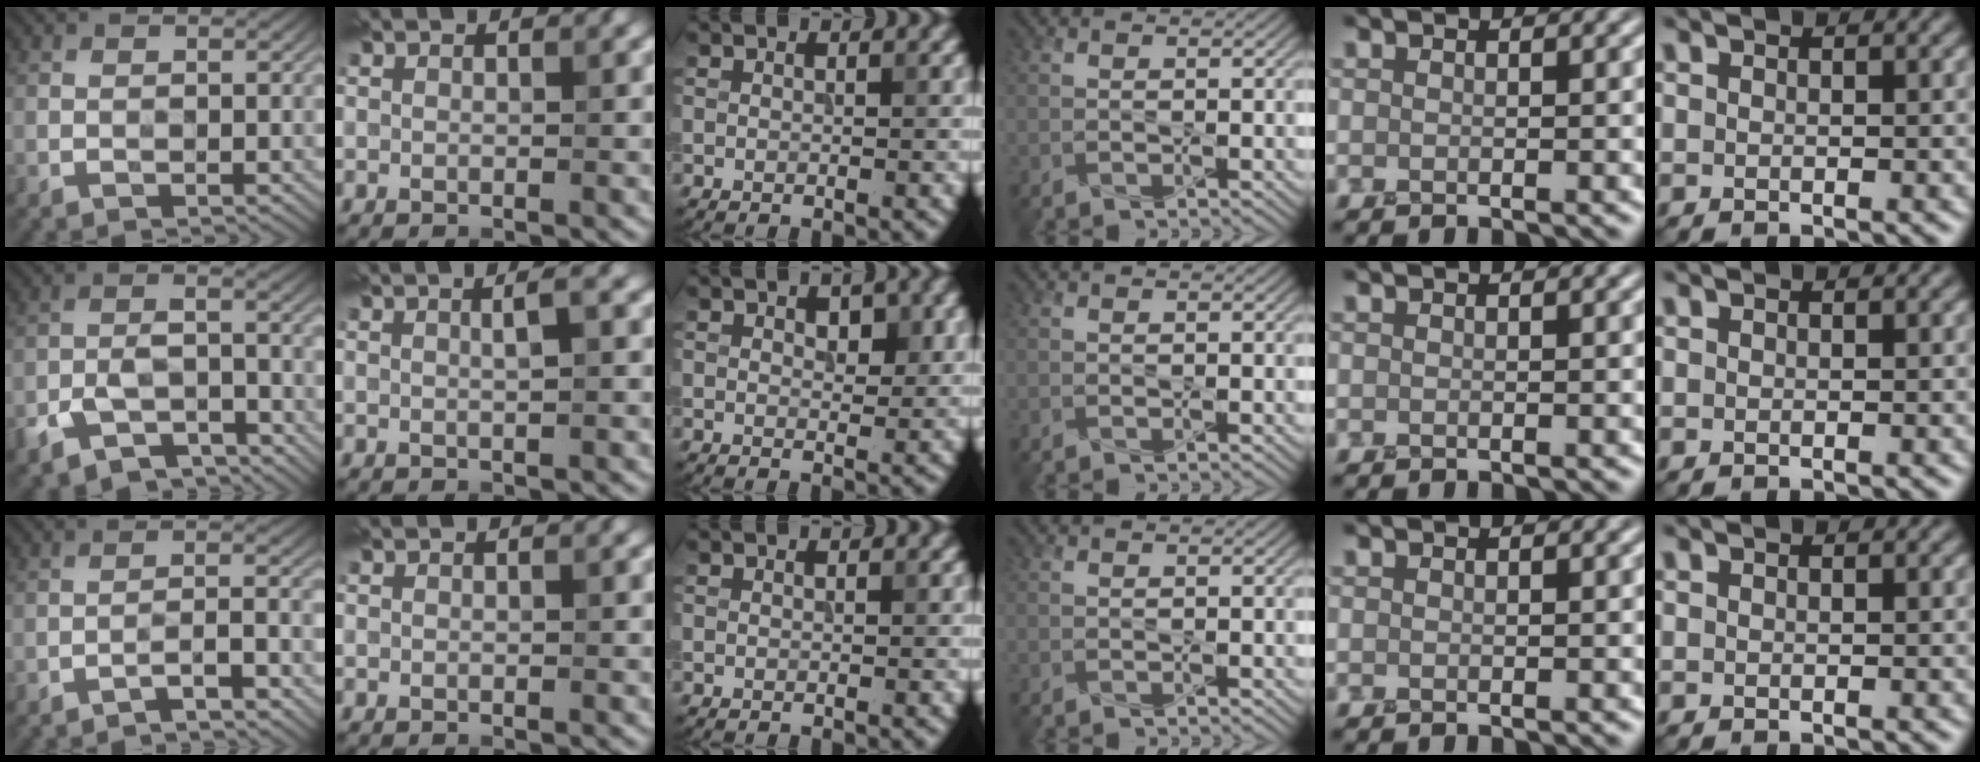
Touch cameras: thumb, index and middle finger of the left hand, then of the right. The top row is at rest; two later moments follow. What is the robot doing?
{"motion": "squeeze", "object": "air blower"}